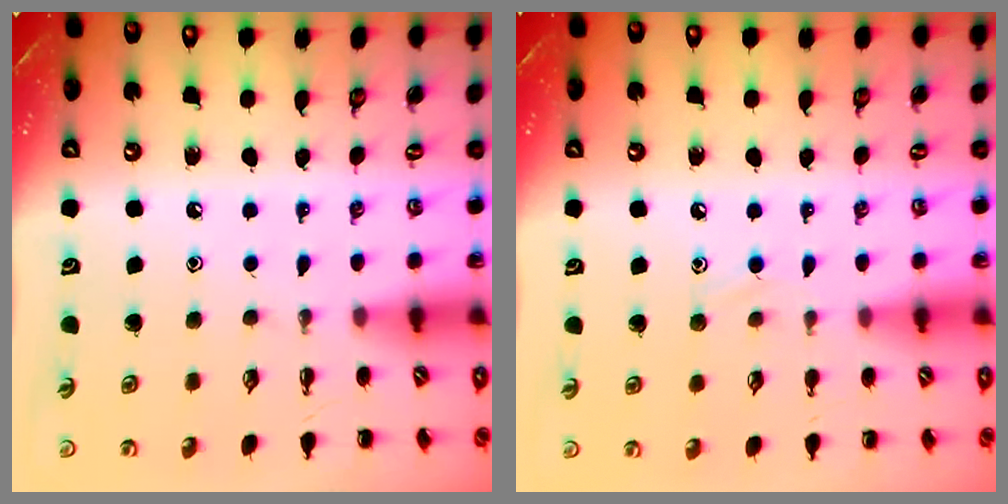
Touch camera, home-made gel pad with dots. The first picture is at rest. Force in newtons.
{"total": 7.2, "press": 6.7, "slide": 2.5}